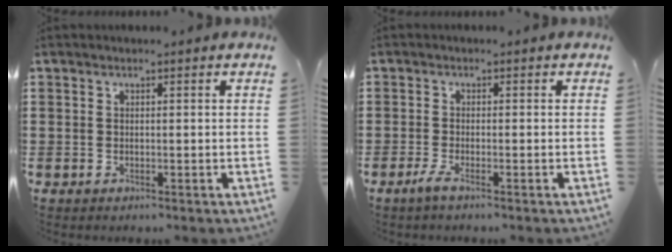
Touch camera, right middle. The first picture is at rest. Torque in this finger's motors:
{"motor_torque": [0.49, -0.31, 0.01, 0.02]}